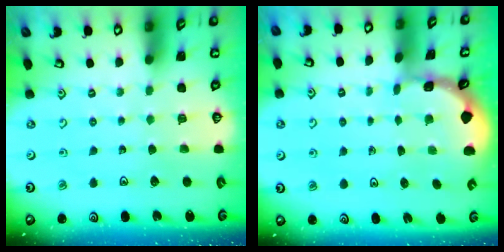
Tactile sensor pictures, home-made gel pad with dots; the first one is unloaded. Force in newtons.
{"total": 1.2, "press": 1.2, "slide": 0.2}